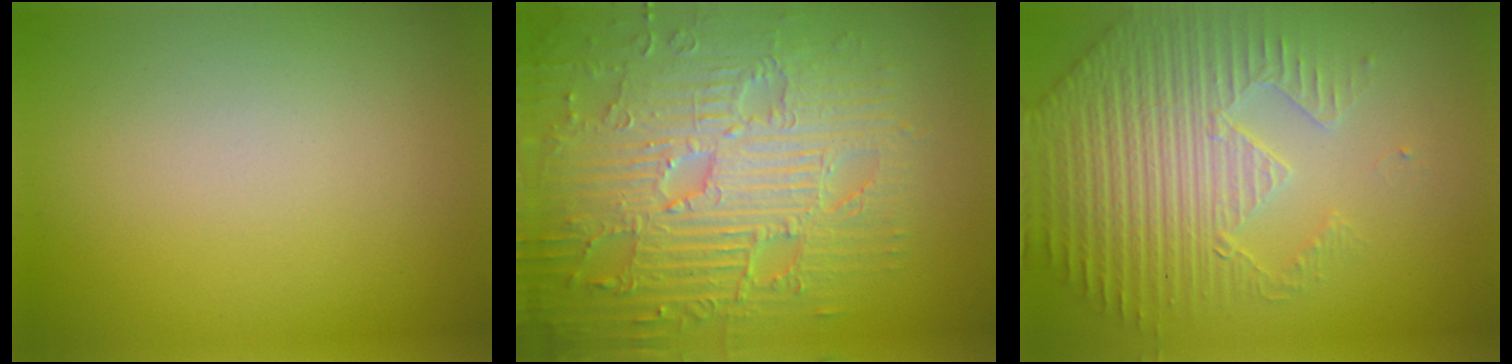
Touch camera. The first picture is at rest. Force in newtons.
{"total": 10.4, "press": 7.0, "slide": 7.6}
{"total": 5.3, "press": 4.7, "slide": 2.4}